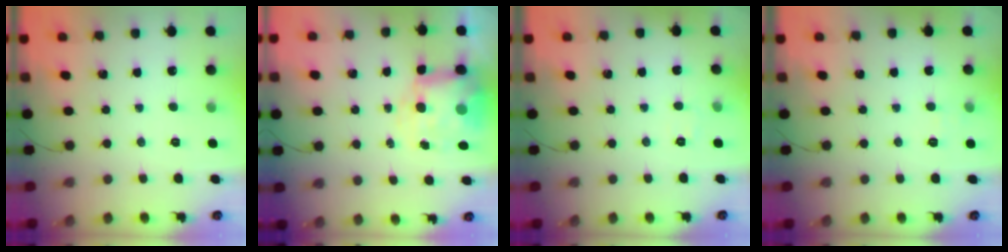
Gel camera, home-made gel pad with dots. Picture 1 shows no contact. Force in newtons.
{"total": 7.5, "press": 7.3, "slide": 1.3}
{"total": 2.4, "press": 2.1, "slide": 1.1}
{"total": 4.9, "press": 4.7, "slide": 1.3}